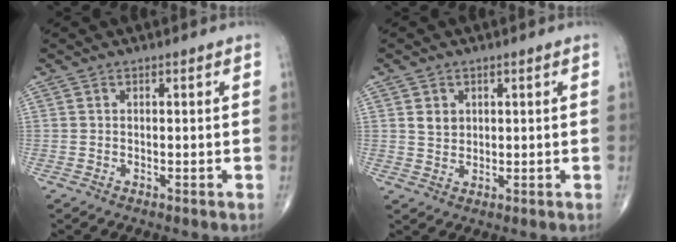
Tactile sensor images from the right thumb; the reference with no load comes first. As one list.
[{"total": 2.8, "force": [1.0, 2.3, 1.4], "torque": [-0.013, -0.008, 0.021]}]